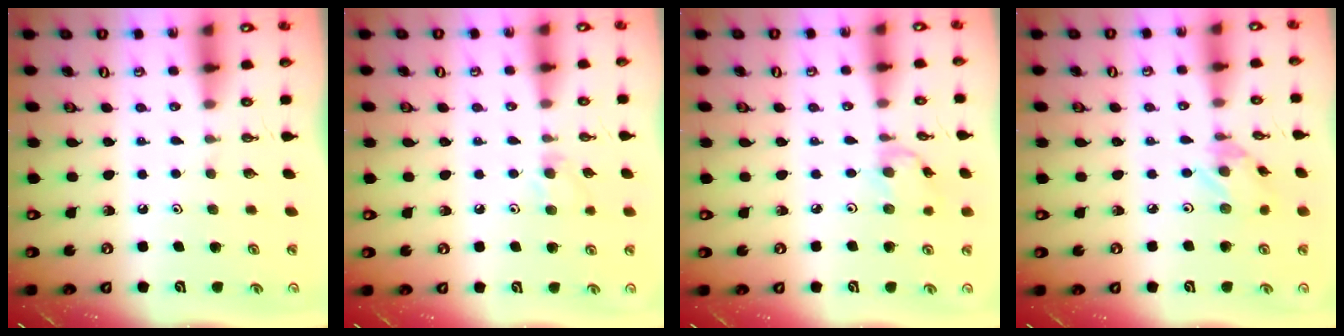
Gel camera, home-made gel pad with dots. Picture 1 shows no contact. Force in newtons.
{"total": 4.4, "press": 4.4, "slide": 0.6}
{"total": 3.3, "press": 3.3, "slide": 0.3}
{"total": 2.7, "press": 2.7, "slide": 0.1}